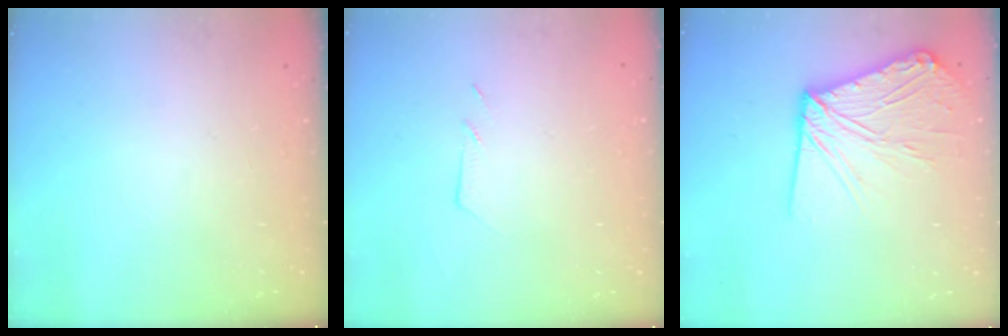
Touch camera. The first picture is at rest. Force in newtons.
{"total": 3.3, "press": 3.3, "slide": 0.5}
{"total": 13.3, "press": 13.2, "slide": 1.6}